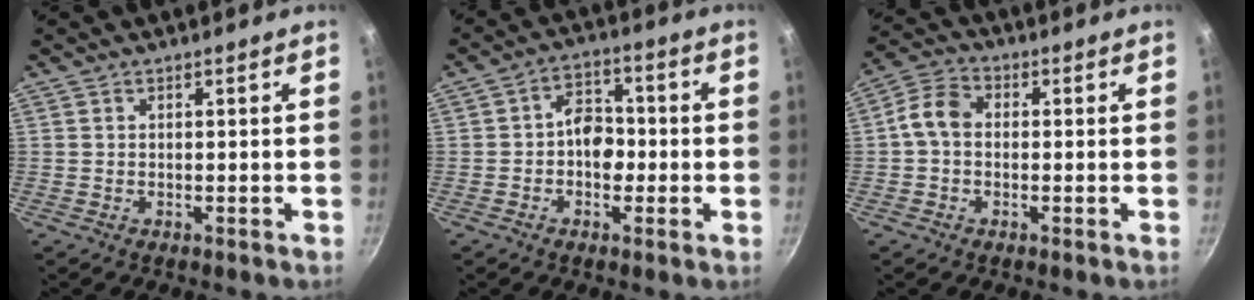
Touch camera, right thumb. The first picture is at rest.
{"total": 6.8, "force": [-0.9, 5.0, 4.5], "torque": [-0.028, 0.021, -0.023]}
{"total": 6.1, "force": [-0.2, 4.7, 3.9], "torque": [-0.068, 0.023, -0.021]}